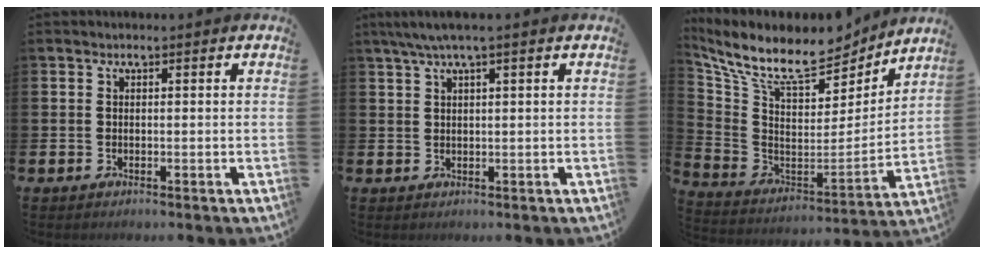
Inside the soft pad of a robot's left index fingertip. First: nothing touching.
{"total": 2.9, "force": [1.8, 0.1, 2.2], "torque": [-0.050, 0.005, 0.034]}
{"total": 11.3, "force": [9.4, 3.6, 5.0], "torque": [-0.136, -0.063, 0.163]}